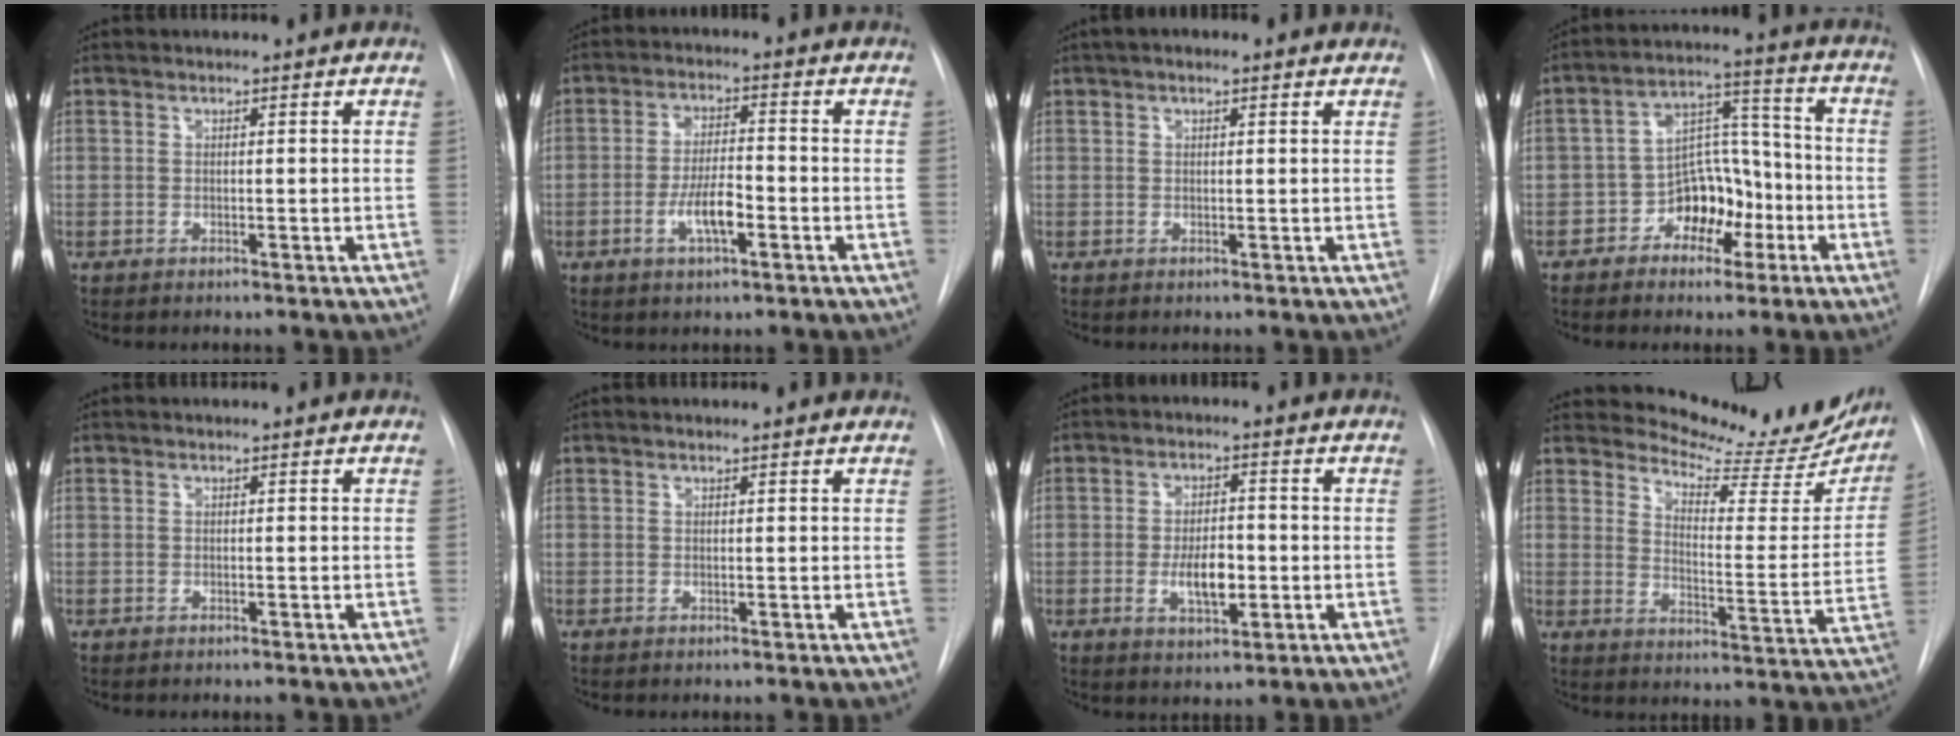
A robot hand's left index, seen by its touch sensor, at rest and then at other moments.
{"total": 5.9, "force": [-2.2, 1.6, 5.2], "torque": [-0.100, 0.002, -0.038]}
{"total": 2.7, "force": [1.6, 1.0, 1.9], "torque": [-0.034, 0.019, 0.023]}
{"total": 8.9, "force": [-3.9, 5.8, 5.5], "torque": [-0.095, 0.036, -0.061]}
{"total": 0.0}
{"total": 1.4, "force": [1.2, 0.1, 0.7], "torque": [-0.013, 0.016, 0.017]}
{"total": 6.0, "force": [-1.2, 2.7, 5.3], "torque": [-0.093, -0.001, -0.014]}
{"total": 18.5, "force": [17.3, 4.0, 5.4], "torque": [-0.061, -0.079, 0.203]}